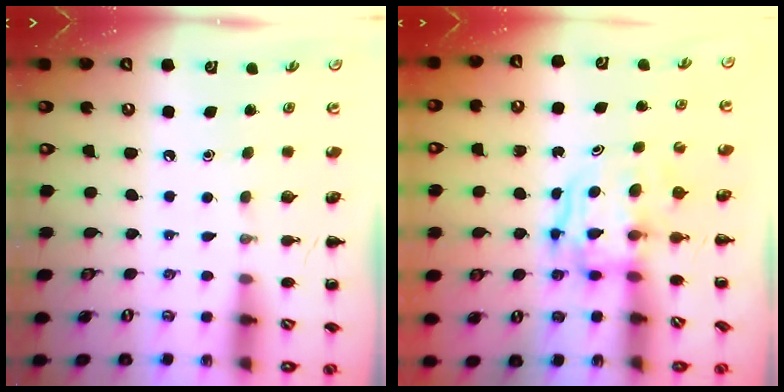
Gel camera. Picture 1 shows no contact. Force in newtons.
{"total": 3.7, "press": 3.6, "slide": 0.3}